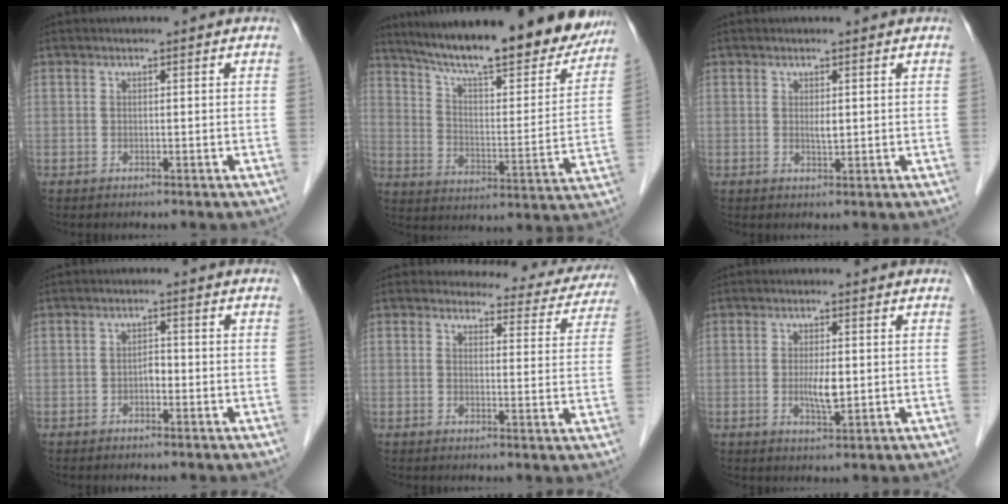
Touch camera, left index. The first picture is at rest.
{"total": 25.0, "force": [21.3, 4.6, 12.2], "torque": [-0.188, -0.020, 0.297]}
{"total": 1.2, "force": [0.3, 0.4, 1.1], "torque": [-0.023, -0.003, 0.007]}
{"total": 1.5, "force": [-0.6, 0.8, 1.1], "torque": [-0.016, 0.005, -0.012]}
{"total": 12.1, "force": [11.3, 3.8, 1.4], "torque": [0.019, -0.029, 0.100]}
{"total": 3.5, "force": [-0.1, 0.9, 3.4], "torque": [-0.064, -0.004, 0.000]}